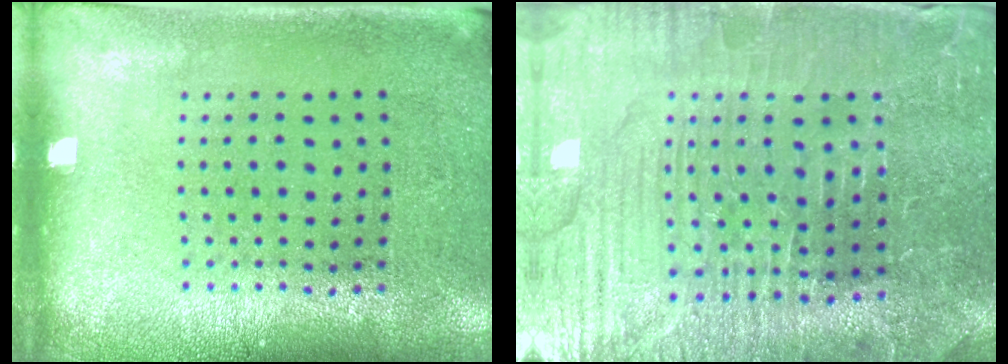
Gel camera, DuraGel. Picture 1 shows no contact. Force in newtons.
{"total": 4.1, "press": 4.1, "slide": 0.5}